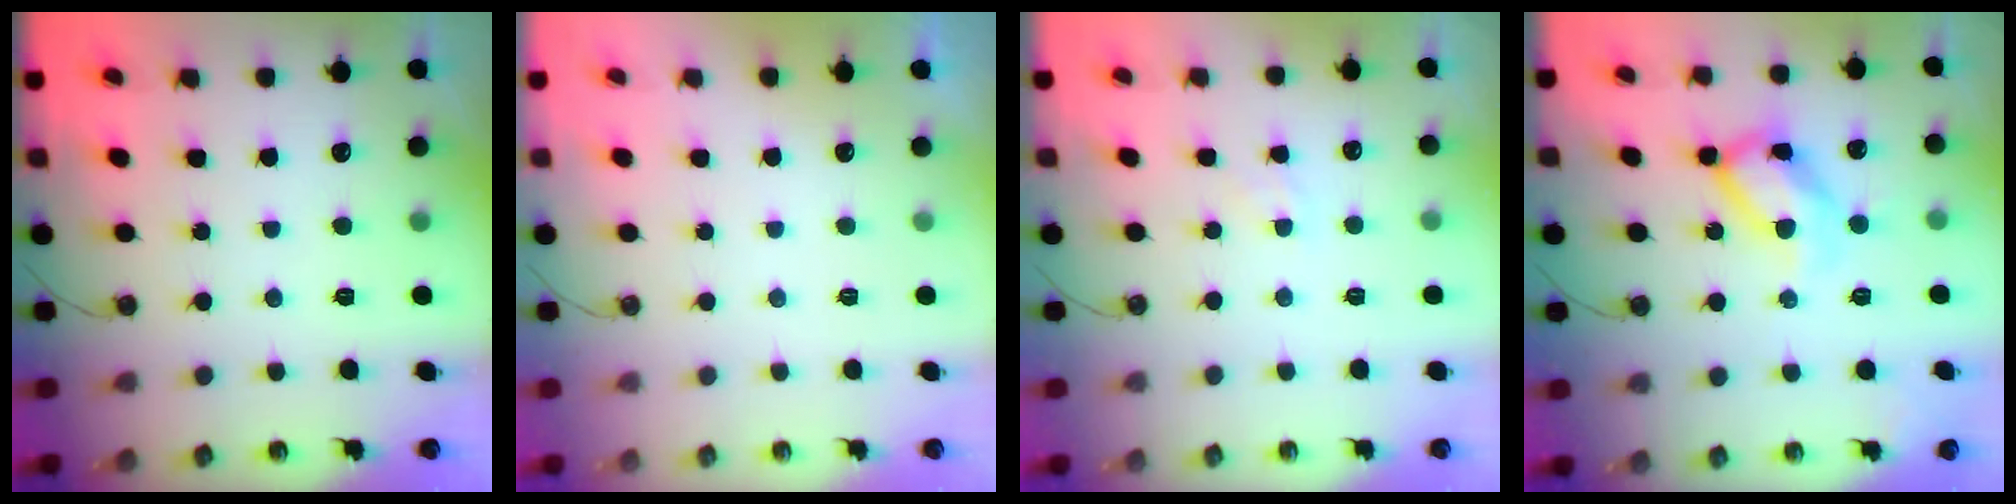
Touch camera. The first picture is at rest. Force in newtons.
{"total": 0.0}
{"total": 2.9, "press": 2.9, "slide": 0.5}
{"total": 14.1, "press": 14.1, "slide": 0.3}